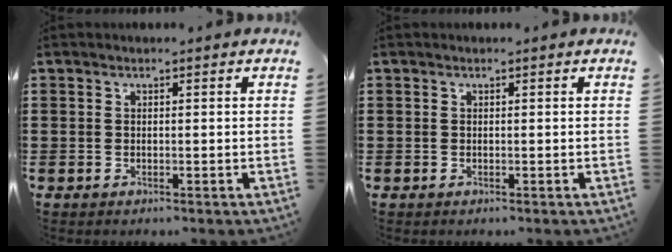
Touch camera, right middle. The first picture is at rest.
{"total": 0.0}